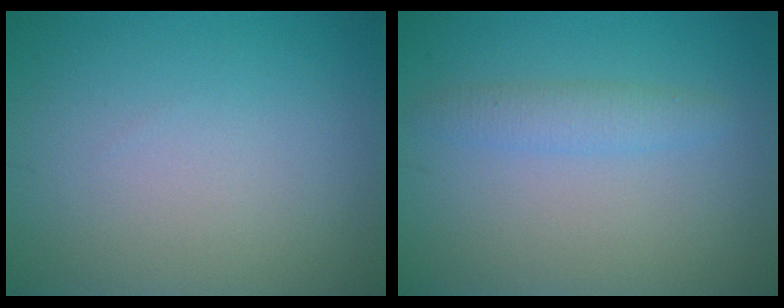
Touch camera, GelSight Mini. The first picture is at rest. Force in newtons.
{"total": 1.9, "press": 1.9, "slide": 0.1}